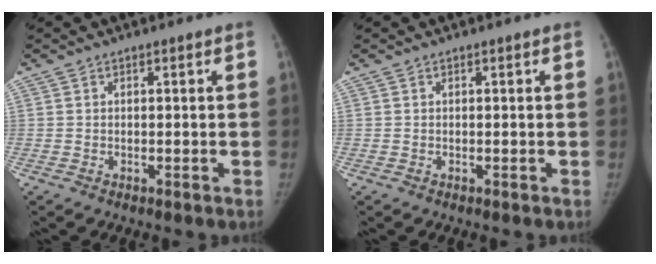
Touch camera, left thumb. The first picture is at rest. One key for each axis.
{"total": 0.0}